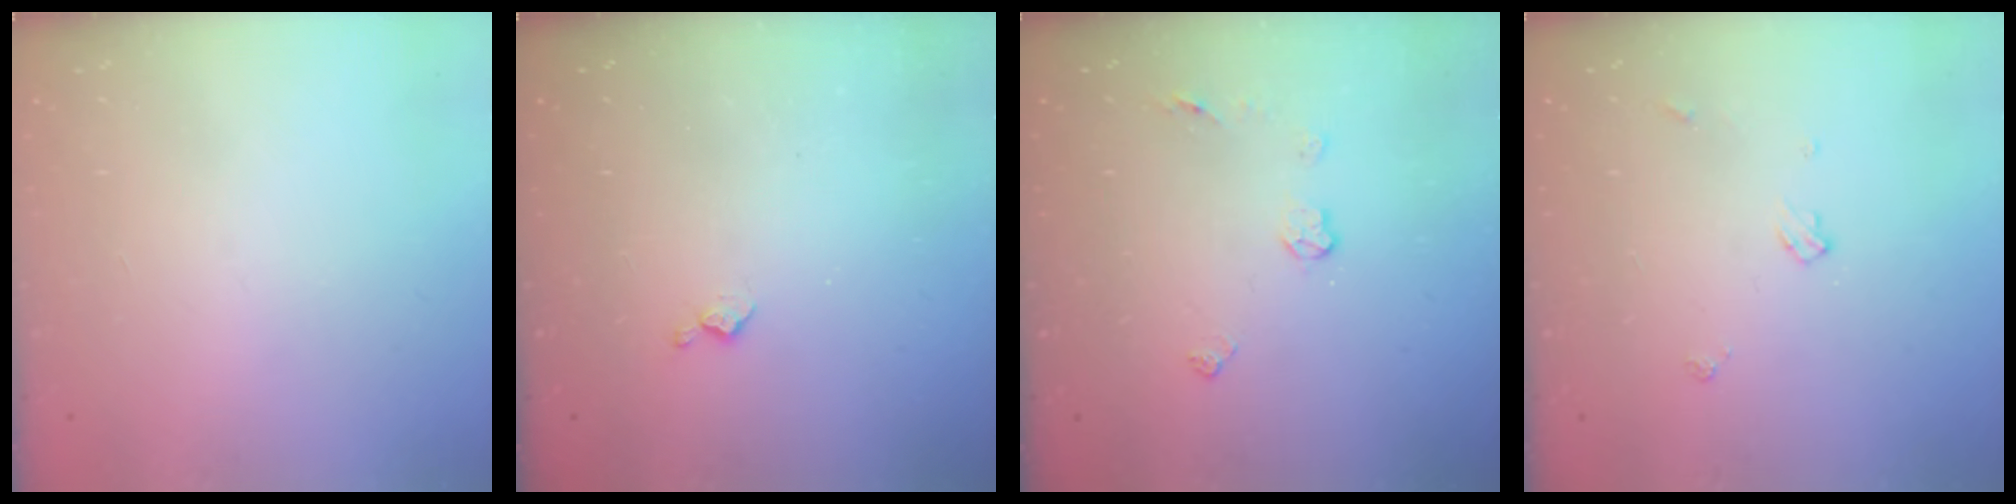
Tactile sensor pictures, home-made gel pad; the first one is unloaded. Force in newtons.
{"total": 3.4, "press": 3.4, "slide": 0.4}
{"total": 5.4, "press": 5.4, "slide": 0.5}
{"total": 4.5, "press": 4.5, "slide": 0.5}